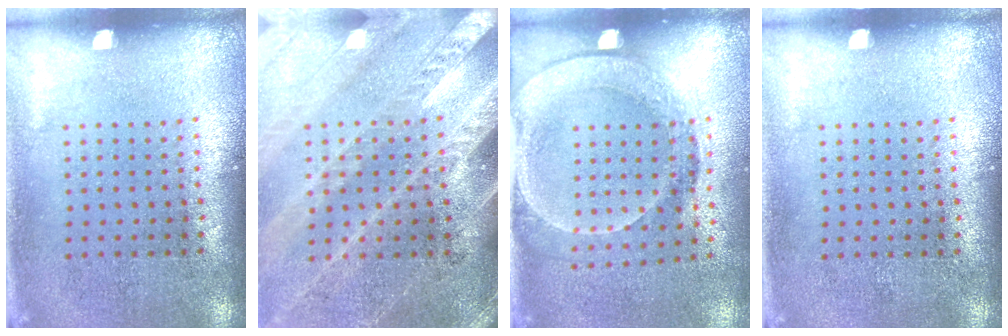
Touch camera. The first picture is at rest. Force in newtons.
{"total": 3.0, "press": 2.7, "slide": 1.3}
{"total": 1.8, "press": 1.5, "slide": 1.1}
{"total": 0.0}